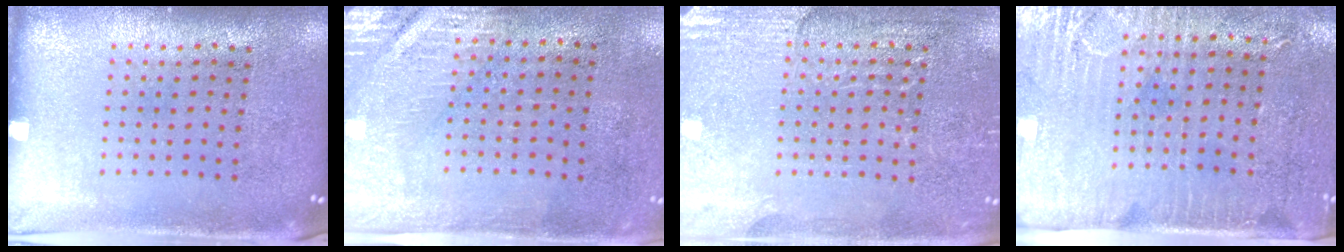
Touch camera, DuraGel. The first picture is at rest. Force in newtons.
{"total": 2.9, "press": 2.5, "slide": 1.4}
{"total": 2.9, "press": 2.9, "slide": 0.2}
{"total": 3.1, "press": 2.6, "slide": 1.6}